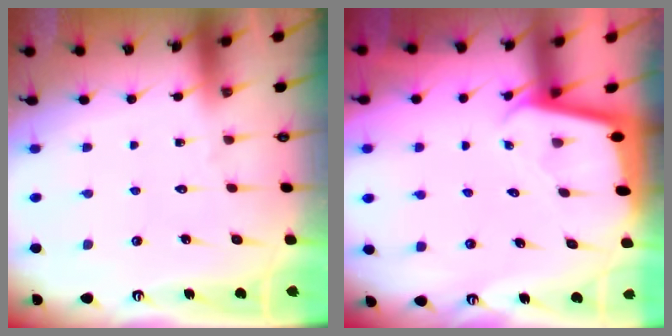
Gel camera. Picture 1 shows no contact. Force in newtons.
{"total": 1.9, "press": 1.9, "slide": 0.1}